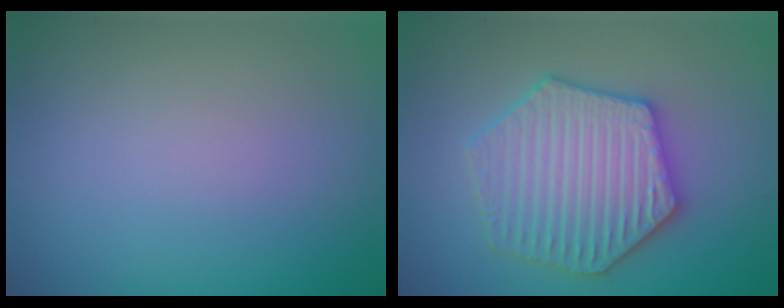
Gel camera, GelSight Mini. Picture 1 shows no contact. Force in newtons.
{"total": 6.1, "press": 6.1, "slide": 1.1}